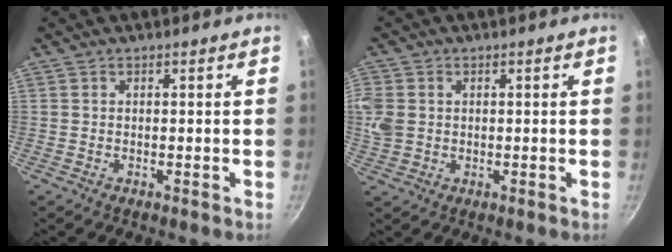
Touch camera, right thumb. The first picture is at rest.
{"total": 7.2, "force": [0.8, 5.8, 4.1], "torque": [-0.115, 0.002, 0.021]}